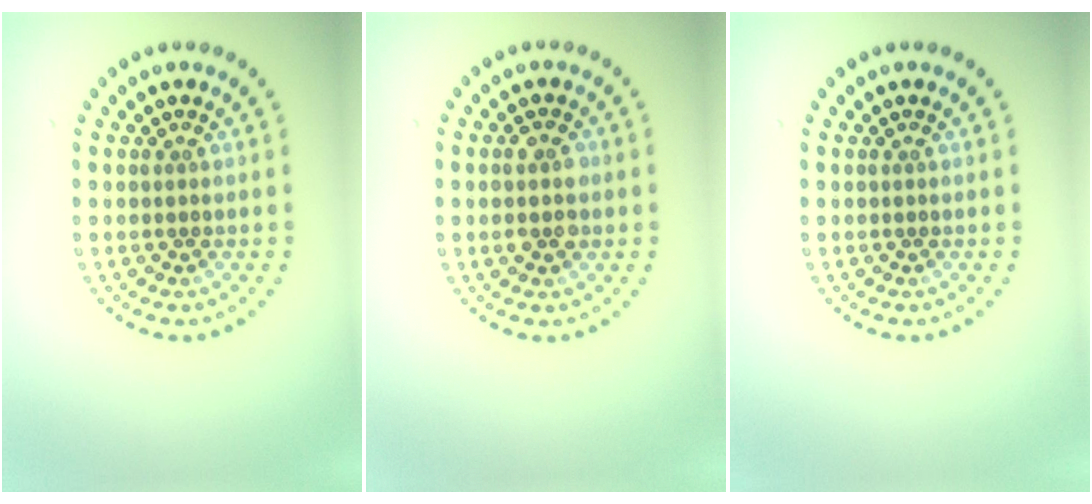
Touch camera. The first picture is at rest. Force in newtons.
{"total": 2.6, "press": 2.6, "slide": 0.2}
{"total": 0.0}